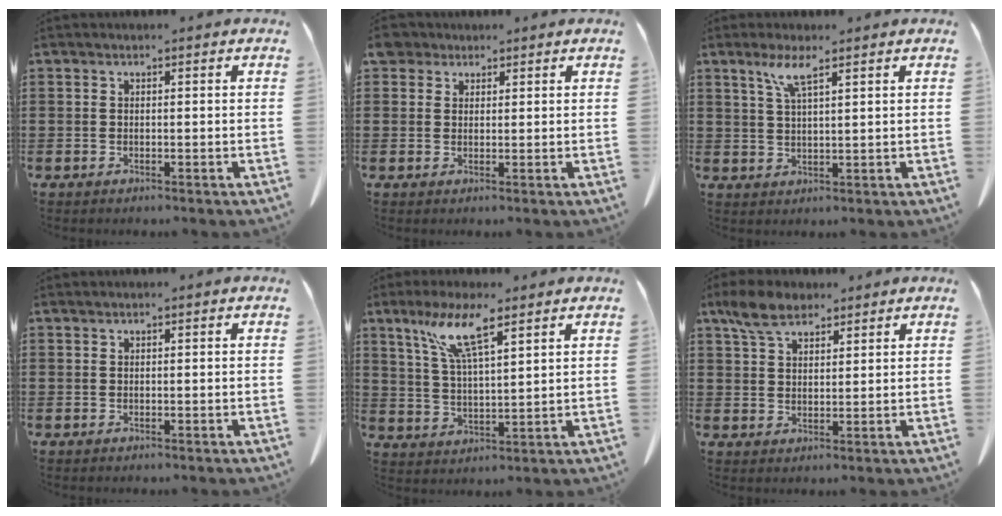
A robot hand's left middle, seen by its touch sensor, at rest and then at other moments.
{"total": 2.9, "force": [2.2, 1.7, 0.7], "torque": [-0.023, 0.010, 0.043]}
{"total": 4.6, "force": [2.9, 0.7, 3.5], "torque": [-0.078, 0.006, 0.049]}
{"total": 0.0}
{"total": 8.8, "force": [5.7, 1.6, 6.5], "torque": [-0.141, -0.003, 0.099]}
{"total": 5.8, "force": [4.2, 2.6, 3.0], "torque": [-0.072, 0.001, 0.079]}